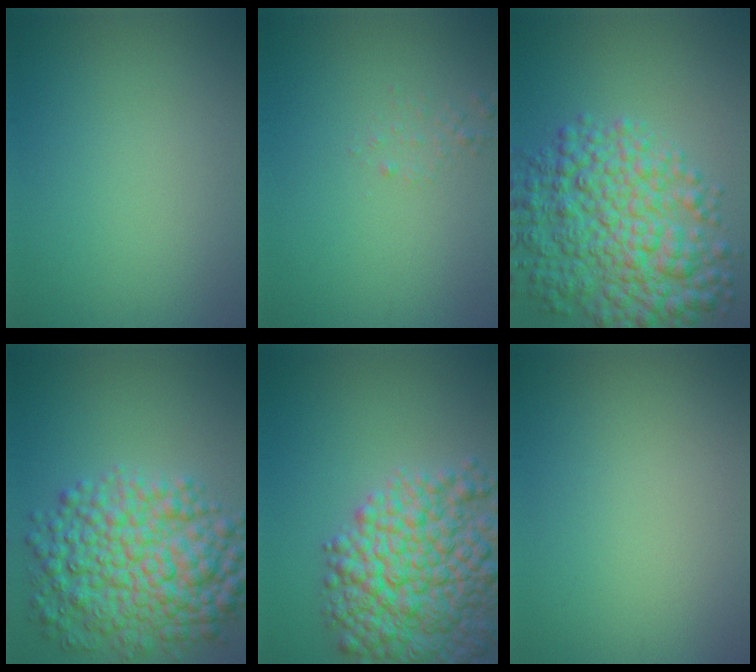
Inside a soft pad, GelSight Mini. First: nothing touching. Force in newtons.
{"total": 0.8, "press": 0.8, "slide": 0.1}
{"total": 8.9, "press": 8.9, "slide": 0.2}
{"total": 9.0, "press": 9.0, "slide": 0.0}
{"total": 10.3, "press": 10.3, "slide": 0.5}
{"total": 0.0}